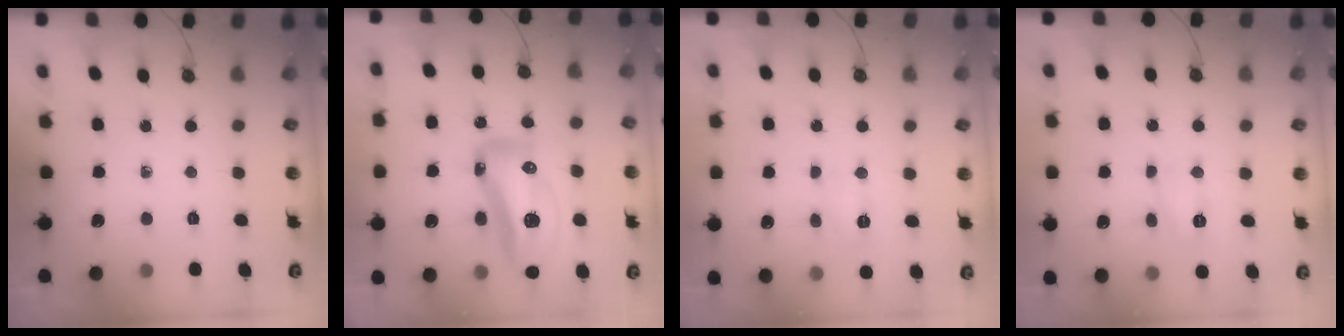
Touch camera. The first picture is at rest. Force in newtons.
{"total": 19.4, "press": 19.2, "slide": 2.8}
{"total": 5.1, "press": 5.0, "slide": 1.3}
{"total": 5.4, "press": 5.4, "slide": 0.6}